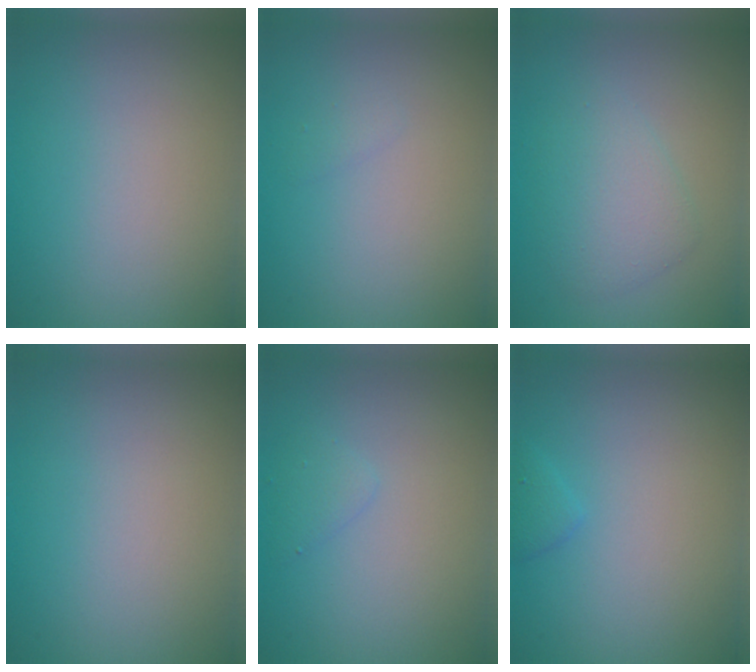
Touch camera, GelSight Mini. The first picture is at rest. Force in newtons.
{"total": 0.6, "press": 0.6, "slide": 0.0}
{"total": 3.2, "press": 3.2, "slide": 0.0}
{"total": 0.0}
{"total": 1.0, "press": 1.0, "slide": 0.1}
{"total": 1.1, "press": 1.0, "slide": 0.1}